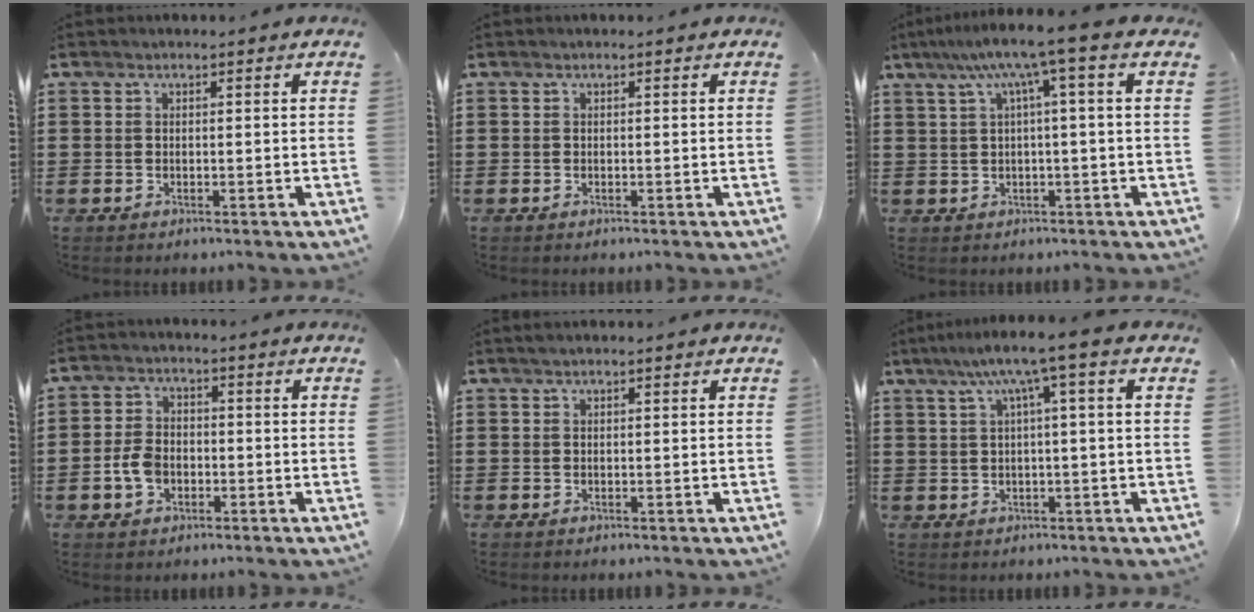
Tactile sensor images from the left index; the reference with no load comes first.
{"total": 0.0}
{"total": 7.0, "force": [2.3, -0.5, 6.6], "torque": [-0.132, -0.001, 0.035]}
{"total": 4.6, "force": [-1.2, 3.2, 3.2], "torque": [-0.080, 0.001, -0.027]}
{"total": 0.5, "force": [0.4, 0.1, 0.3], "torque": [-0.007, 0.000, 0.008]}
{"total": 6.3, "force": [1.9, -0.4, 6.0], "torque": [-0.120, 0.000, 0.027]}